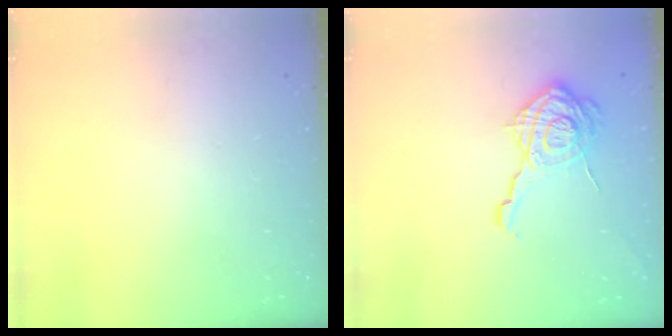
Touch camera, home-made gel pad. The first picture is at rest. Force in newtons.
{"total": 16.1, "press": 16.1, "slide": 0.5}